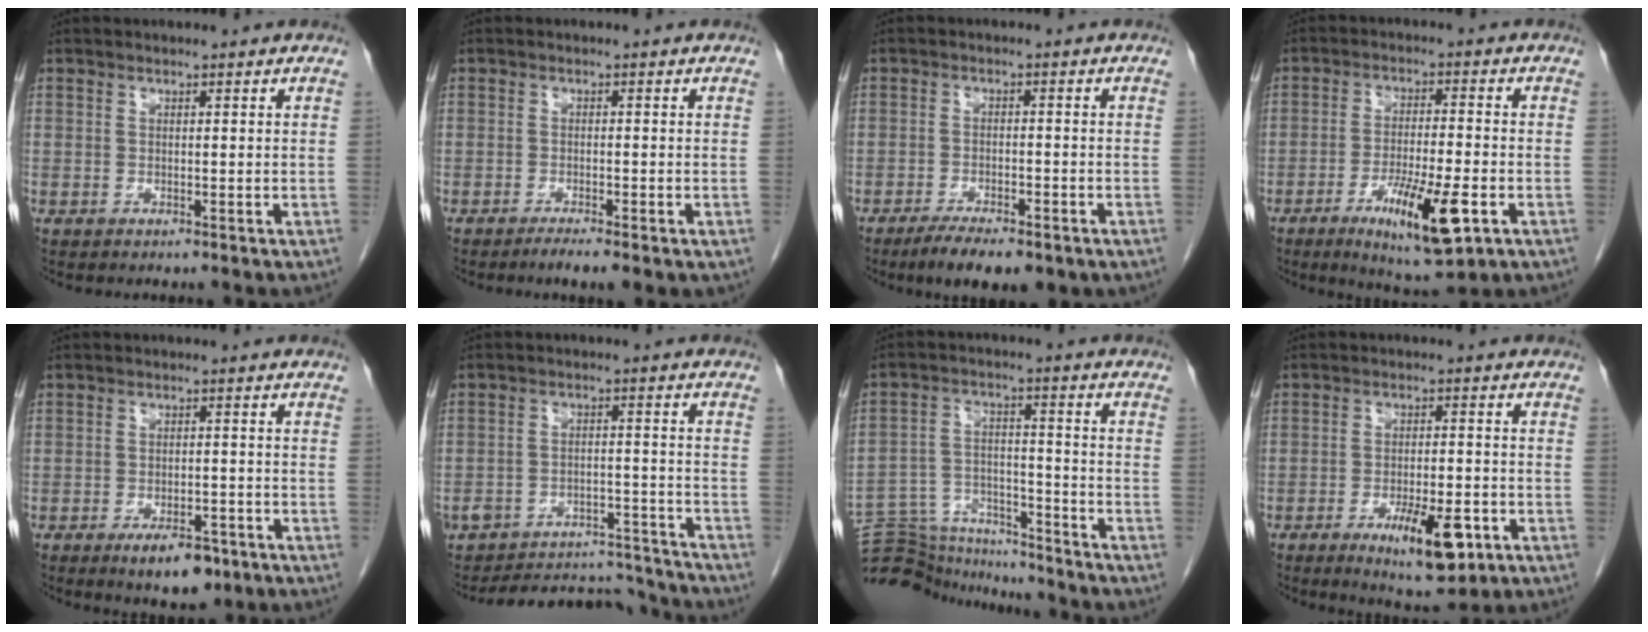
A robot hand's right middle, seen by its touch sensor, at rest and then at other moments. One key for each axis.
{"total": 3.2, "fx": -2.2, "fy": 0.6, "fz": 2.3, "tx": -0.034, "ty": -0.005, "tz": -0.030}
{"total": 8.0, "fx": -5.6, "fy": 2.6, "fz": 5.1, "tx": -0.072, "ty": -0.011, "tz": -0.082}
{"total": 12.5, "fx": -5.1, "fy": 3.5, "fz": 10.9, "tx": -0.183, "ty": -0.012, "tz": -0.076}
{"total": 6.0, "fx": -3.8, "fy": 2.6, "fz": 3.9, "tx": -0.055, "ty": 0.000, "tz": -0.050}
{"total": 14.3, "fx": -13.8, "fy": 3.2, "fz": 1.7, "tx": -0.020, "ty": 0.023, "tz": -0.182}
{"total": 15.0, "fx": -14.7, "fy": 2.1, "fz": 2.1, "tx": -0.043, "ty": 0.026, "tz": -0.232}
{"total": 9.5, "fx": -4.4, "fy": 2.6, "fz": 8.0, "tx": -0.124, "ty": -0.012, "tz": -0.059}